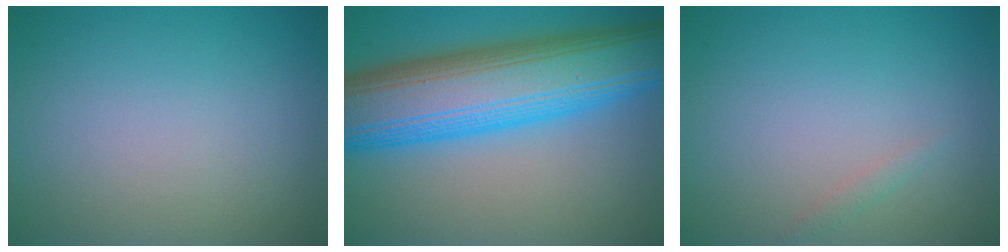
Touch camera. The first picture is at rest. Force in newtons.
{"total": 13.8, "press": 13.8, "slide": 0.1}
{"total": 0.7, "press": 0.7, "slide": 0.1}